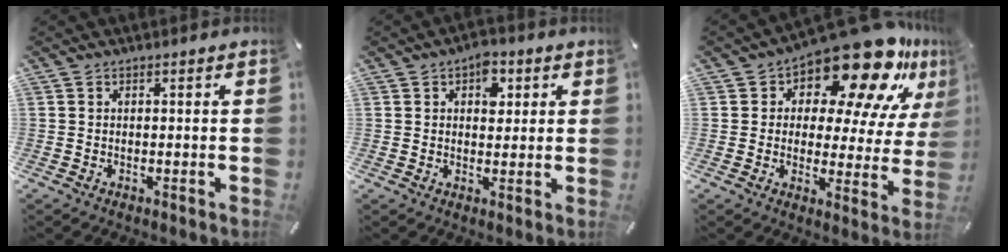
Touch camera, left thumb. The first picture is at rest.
{"total": 5.2, "force": [1.9, 3.5, 3.3], "torque": [-0.023, -0.011, 0.023]}
{"total": 19.8, "force": [13.8, 7.8, 12.0], "torque": [-0.169, -0.109, 0.229]}